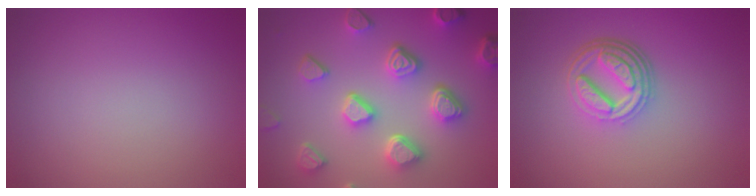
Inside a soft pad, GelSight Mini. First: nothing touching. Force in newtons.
{"total": 6.7, "press": 5.3, "slide": 4.0}
{"total": 4.9, "press": 3.5, "slide": 3.4}